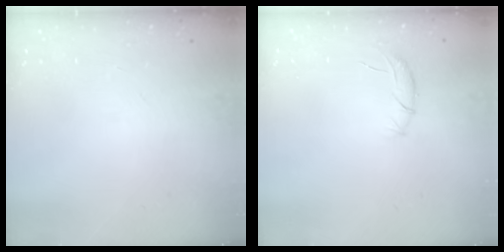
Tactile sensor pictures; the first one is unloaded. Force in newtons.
{"total": 5.6, "press": 5.4, "slide": 1.5}